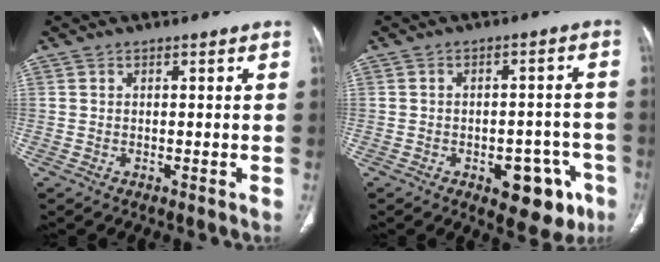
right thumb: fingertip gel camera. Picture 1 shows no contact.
{"total": 11.3, "force": [-5.3, 6.0, 7.9], "torque": [-0.061, 0.032, -0.059]}